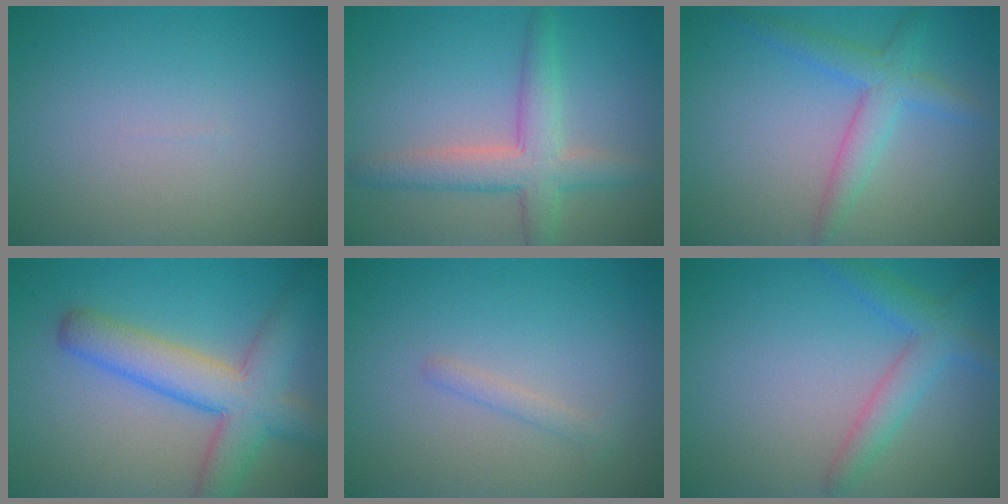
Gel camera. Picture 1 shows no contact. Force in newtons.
{"total": 4.5, "press": 4.5, "slide": 0.1}
{"total": 3.4, "press": 3.4, "slide": 0.1}
{"total": 7.0, "press": 7.0, "slide": 0.3}
{"total": 1.1, "press": 1.1, "slide": 0.0}
{"total": 2.2, "press": 2.2, "slide": 0.2}